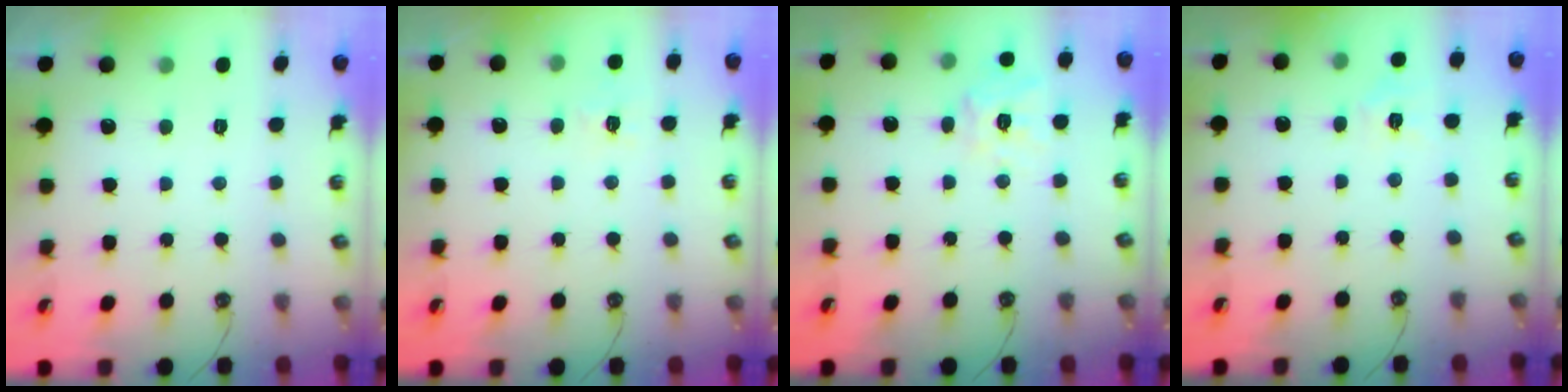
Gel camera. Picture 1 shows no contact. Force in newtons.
{"total": 6.3, "press": 6.3, "slide": 0.5}
{"total": 12.2, "press": 12.1, "slide": 1.3}
{"total": 4.6, "press": 4.6, "slide": 0.6}